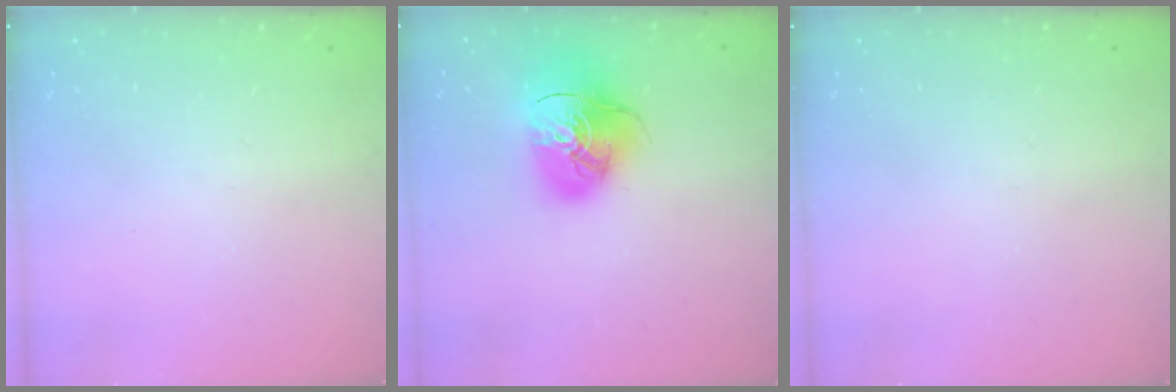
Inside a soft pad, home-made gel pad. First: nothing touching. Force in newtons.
{"total": 16.9, "press": 16.8, "slide": 2.0}
{"total": 0.0}